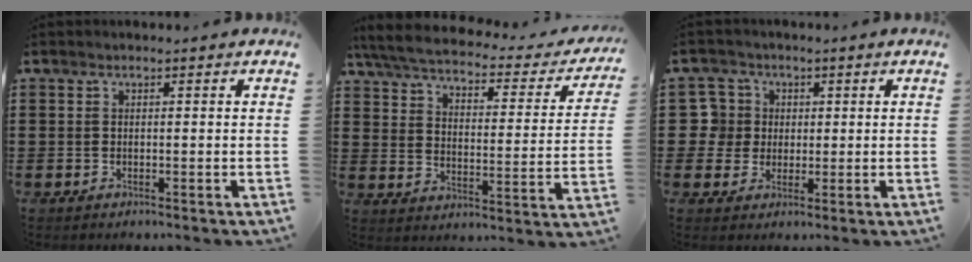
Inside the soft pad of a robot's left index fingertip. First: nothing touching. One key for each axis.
{"total": 4.1, "fx": 3.5, "fy": 0.6, "fz": 2.2, "tx": -0.061, "ty": -0.026, "tz": 0.054}
{"total": 5.8, "fx": 1.0, "fy": 5.7, "fz": 0.6, "tx": -0.039, "ty": 0.010, "tz": 0.017}